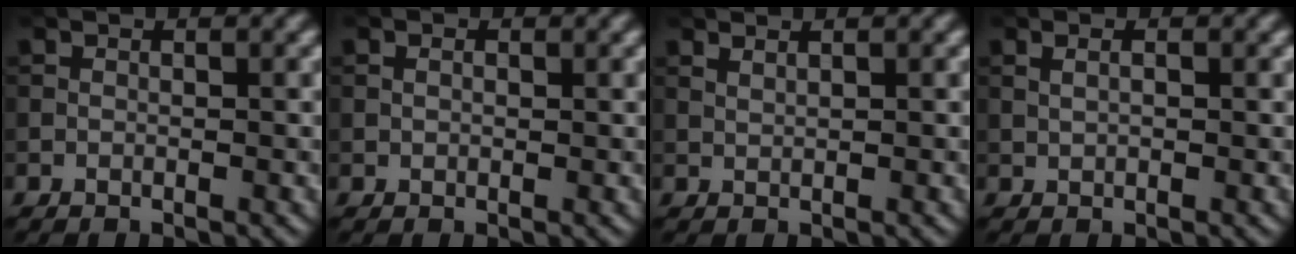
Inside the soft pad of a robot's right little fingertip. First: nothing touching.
{"total": 0.9, "force": [0.3, 0.7, 0.5], "torque": [-0.008, -0.003, 0.004]}
{"total": 0.8, "force": [0.7, 0.2, 0.4], "torque": [-0.008, 0.000, 0.012]}
{"total": 1.4, "force": [0.6, 0.7, 1.0], "torque": [-0.018, -0.005, 0.010]}